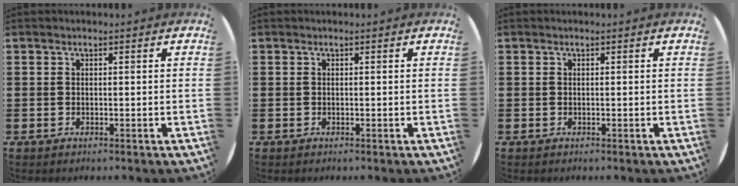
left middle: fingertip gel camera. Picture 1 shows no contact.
{"total": 0.0}
{"total": 0.0}